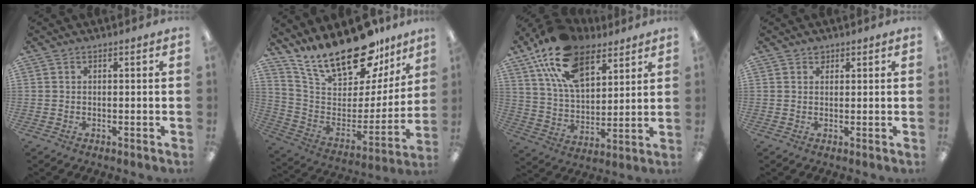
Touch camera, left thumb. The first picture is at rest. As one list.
[{"total": 23.9, "force": [18.8, 8.8, 11.9], "torque": [-0.199, -0.125, 0.326]}, {"total": 19.3, "force": [12.0, 10.2, 11.3], "torque": [-0.211, -0.041, 0.218]}, {"total": 1.5, "force": [1.1, 0.9, 0.3], "torque": [0.001, -0.003, 0.020]}]